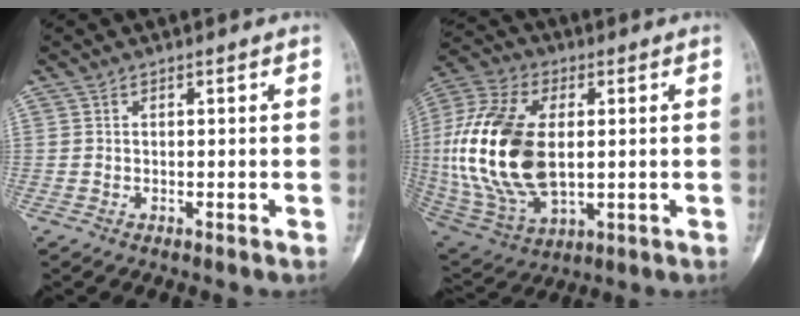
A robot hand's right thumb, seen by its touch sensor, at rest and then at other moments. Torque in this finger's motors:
{"motor_torque": [2.54, 2.47, 1.48, -1.30, 0.64]}